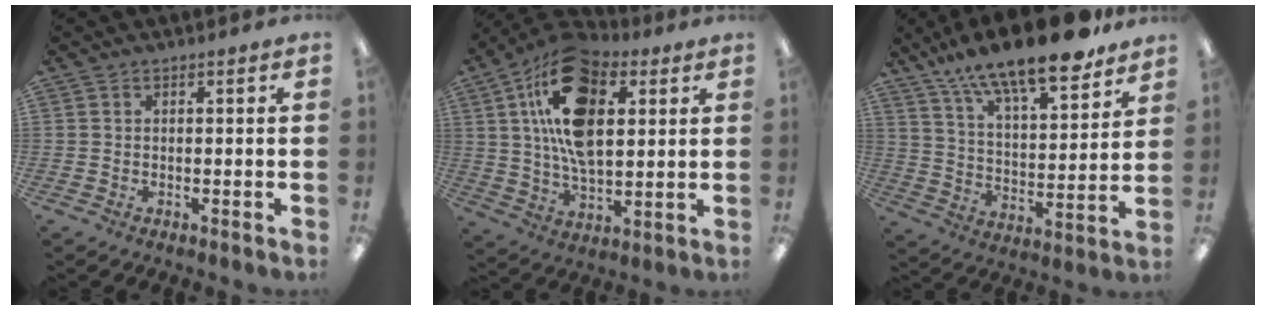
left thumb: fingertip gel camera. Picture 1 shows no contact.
{"total": 20.1, "force": [7.5, 11.6, 14.7], "torque": [-0.271, -0.014, 0.125]}
{"total": 18.9, "force": [15.1, 5.1, 10.1], "torque": [-0.175, -0.097, 0.259]}